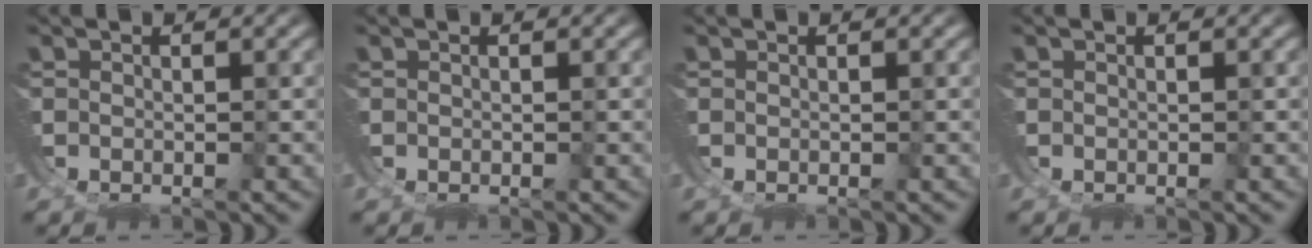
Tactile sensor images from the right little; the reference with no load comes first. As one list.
[{"total": 0.0}, {"total": 0.0}, {"total": 0.0}]